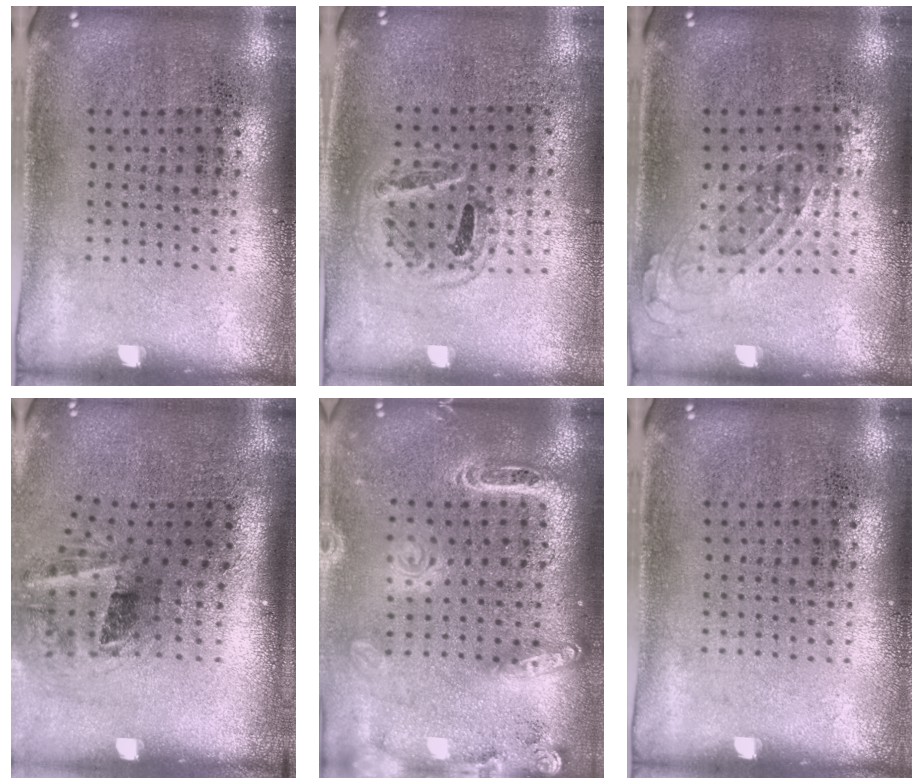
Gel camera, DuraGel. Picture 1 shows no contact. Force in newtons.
{"total": 0.9, "press": 0.9, "slide": 0.1}
{"total": 0.6, "press": 0.6, "slide": 0.3}
{"total": 2.1, "press": 1.3, "slide": 1.6}
{"total": 2.1, "press": 1.8, "slide": 1.2}
{"total": 0.0}